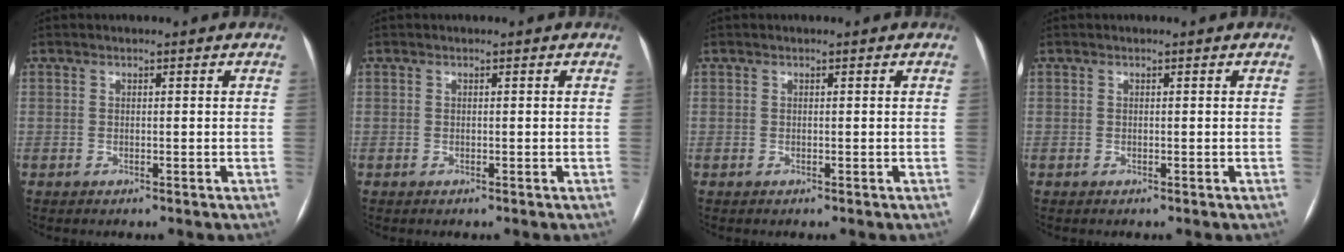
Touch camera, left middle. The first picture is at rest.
{"total": 0.0}
{"total": 0.0}
{"total": 0.0}